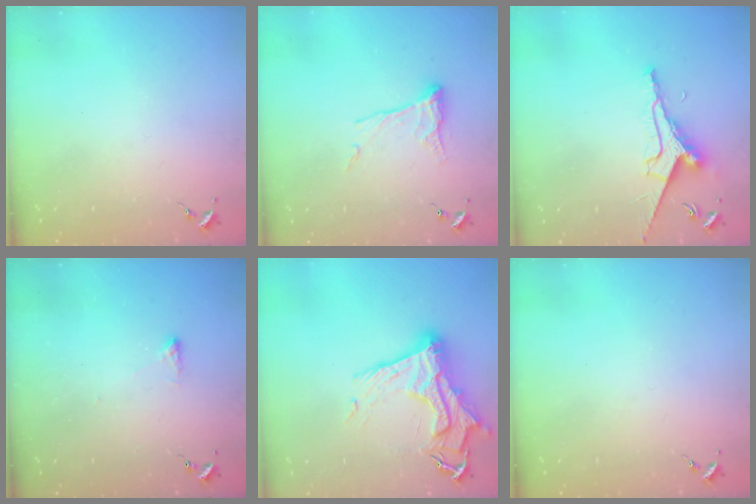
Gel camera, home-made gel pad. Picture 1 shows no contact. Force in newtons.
{"total": 10.0, "press": 10.0, "slide": 0.7}
{"total": 9.2, "press": 9.1, "slide": 1.0}
{"total": 2.5, "press": 2.4, "slide": 0.5}
{"total": 16.6, "press": 16.5, "slide": 1.4}
{"total": 0.0}